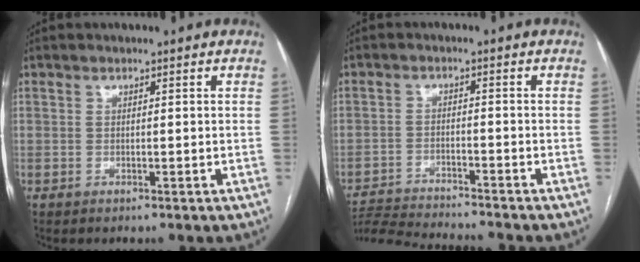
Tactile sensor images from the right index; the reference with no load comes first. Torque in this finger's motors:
{"motor_torque": [-1.83, -0.31, -1.05, -0.21]}